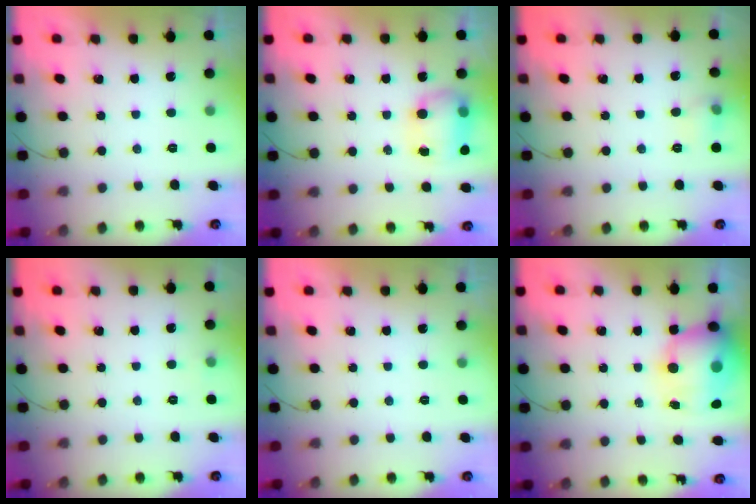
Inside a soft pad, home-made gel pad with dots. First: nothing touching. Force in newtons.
{"total": 8.2, "press": 8.1, "slide": 0.9}
{"total": 5.8, "press": 5.6, "slide": 1.4}
{"total": 2.7, "press": 2.0, "slide": 1.8}
{"total": 0.0}
{"total": 15.1, "press": 14.7, "slide": 3.7}